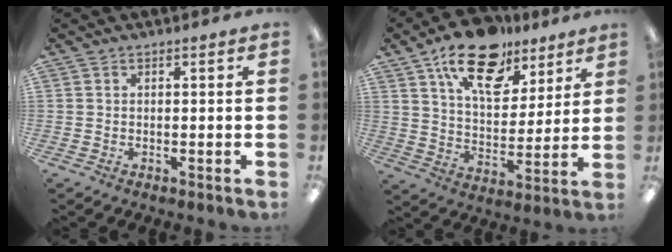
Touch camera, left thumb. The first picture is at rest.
{"total": 18.5, "force": [12.1, 9.4, 10.4], "torque": [-0.162, -0.057, 0.210]}